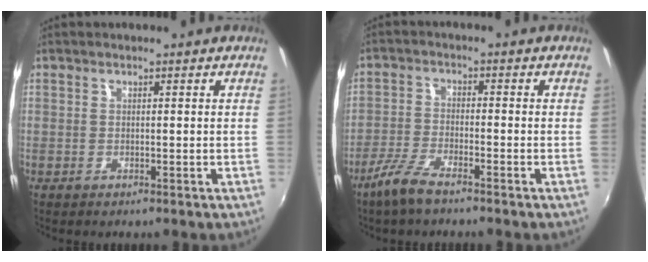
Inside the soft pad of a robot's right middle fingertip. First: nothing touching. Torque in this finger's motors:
{"motor_torque": [0.61, -0.60, 0.19, 0.09]}